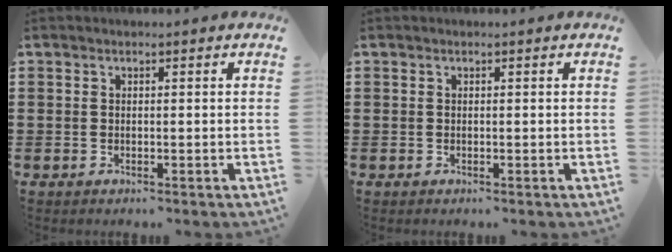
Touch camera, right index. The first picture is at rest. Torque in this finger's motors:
{"motor_torque": [-0.05, 0.05, 0.00, 0.00]}